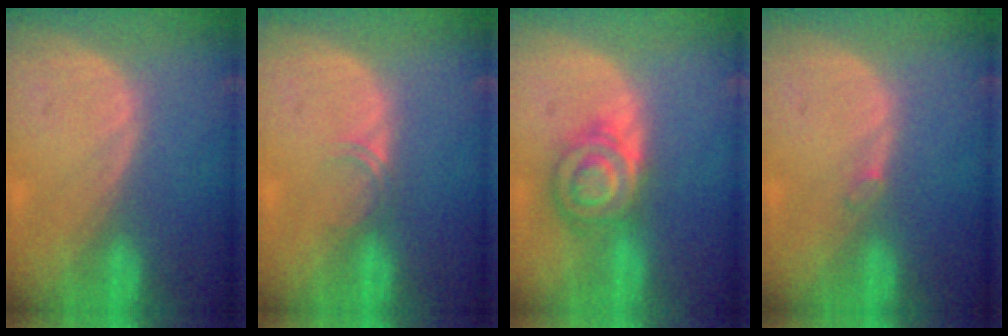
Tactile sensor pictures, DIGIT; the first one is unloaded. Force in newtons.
{"total": 1.7, "press": 1.4, "slide": 1.0}
{"total": 6.7, "press": 6.7, "slide": 0.1}
{"total": 0.7, "press": 0.7, "slide": 0.2}